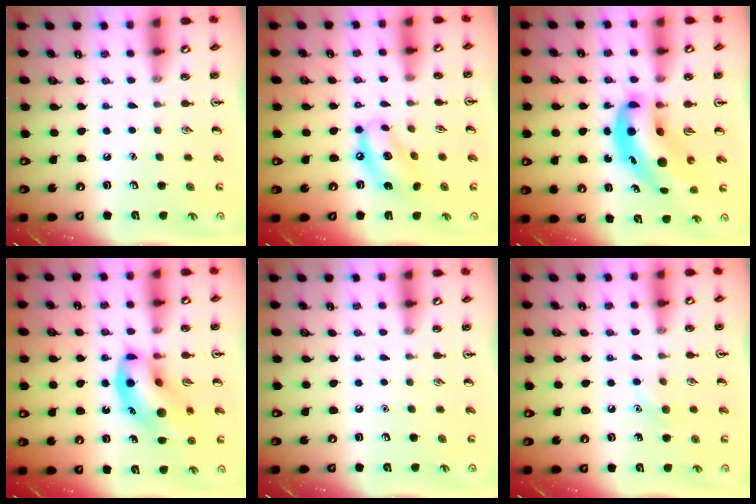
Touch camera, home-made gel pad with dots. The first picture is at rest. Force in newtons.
{"total": 10.5, "press": 10.2, "slide": 2.7}
{"total": 11.3, "press": 10.8, "slide": 3.3}
{"total": 14.5, "press": 14.1, "slide": 3.5}
{"total": 0.0}
{"total": 6.1, "press": 5.9, "slide": 1.8}